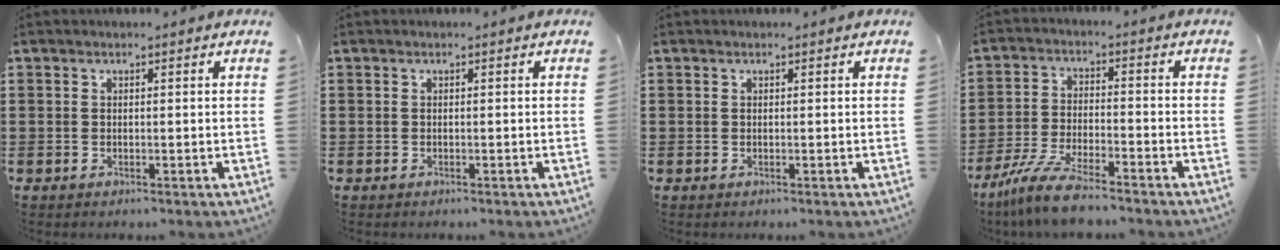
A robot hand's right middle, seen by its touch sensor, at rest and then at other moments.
{"total": 0.0}
{"total": 0.0}
{"total": 7.6, "force": [-6.6, 0.4, 3.8], "torque": [-0.089, -0.007, -0.130]}